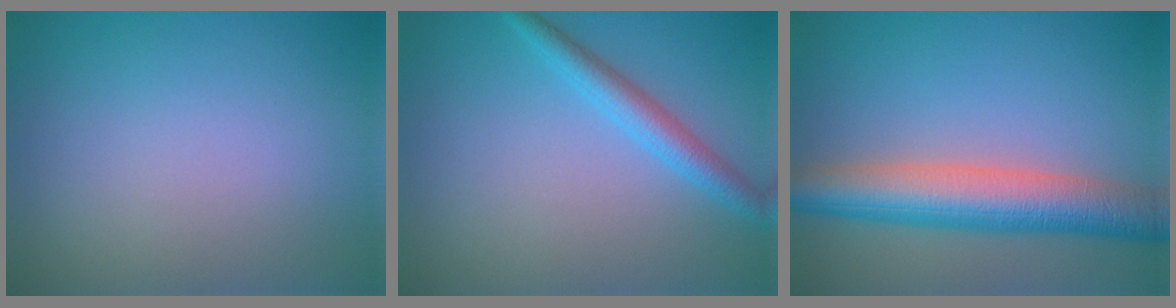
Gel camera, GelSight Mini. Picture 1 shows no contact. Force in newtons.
{"total": 2.9, "press": 2.9, "slide": 0.1}
{"total": 7.7, "press": 7.7, "slide": 0.3}